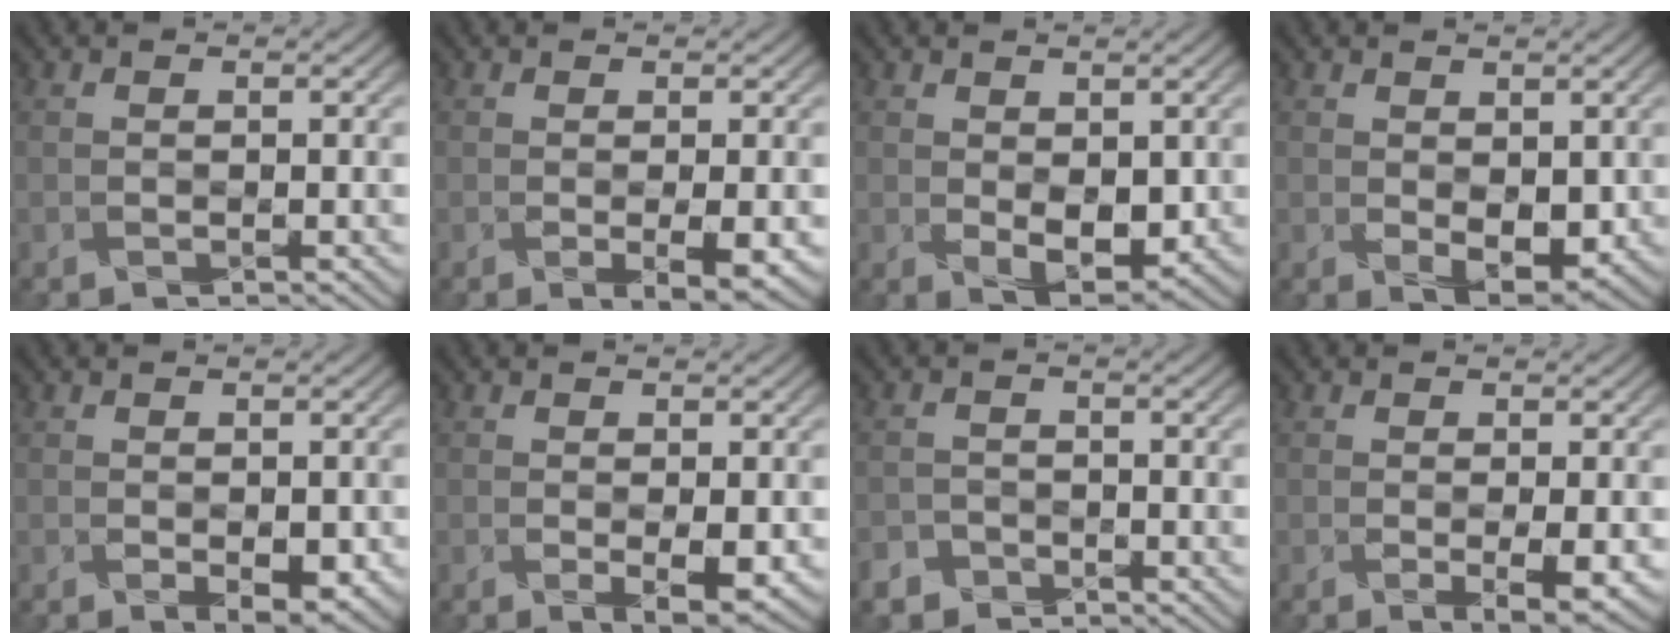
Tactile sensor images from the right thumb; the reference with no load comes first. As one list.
[{"total": 3.2, "force": [-0.6, 0.7, 3.0], "torque": [-0.054, -0.005, -0.001]}, {"total": 3.1, "force": [0.5, 1.8, 2.4], "torque": [-0.052, -0.015, 0.022]}, {"total": 2.6, "force": [0.4, 1.5, 2.0], "torque": [-0.042, -0.015, 0.021]}, {"total": 2.0, "force": [-0.5, 0.8, 1.8], "torque": [-0.034, -0.008, 0.005]}, {"total": 2.3, "force": [-0.2, 0.5, 2.3], "torque": [-0.045, -0.007, 0.006]}, {"total": 2.4, "force": [-2.1, 0.8, -0.8], "torque": [0.009, -0.009, -0.038]}, {"total": 2.8, "force": [-0.3, 0.6, 2.7], "torque": [-0.050, -0.005, 0.003]}]